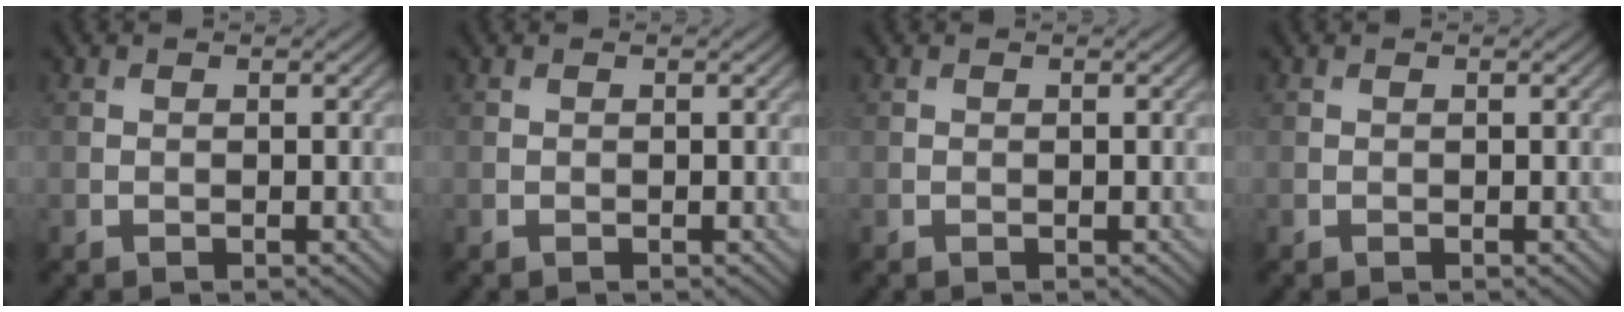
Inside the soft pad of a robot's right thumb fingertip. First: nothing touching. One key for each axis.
{"total": 0.0}
{"total": 0.0}
{"total": 0.0}